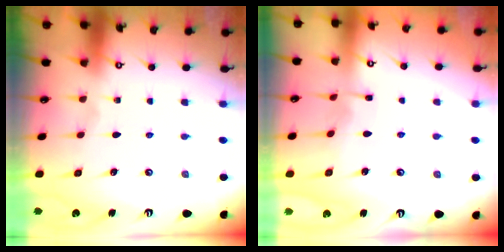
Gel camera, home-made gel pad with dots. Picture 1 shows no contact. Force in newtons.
{"total": 3.2, "press": 3.2, "slide": 0.4}